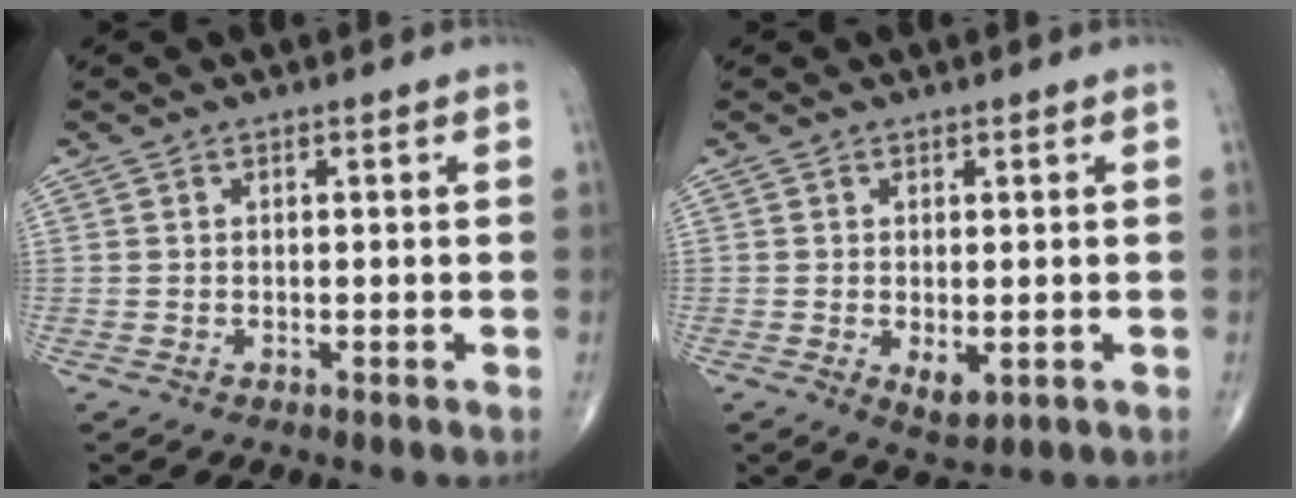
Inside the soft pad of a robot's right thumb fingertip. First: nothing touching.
{"total": 3.4, "force": [-0.7, 1.7, 2.9], "torque": [-0.038, -0.008, -0.003]}